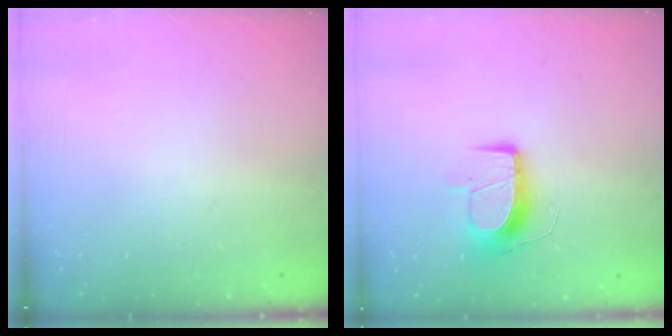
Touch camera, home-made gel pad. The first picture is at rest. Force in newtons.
{"total": 10.6, "press": 10.6, "slide": 0.1}